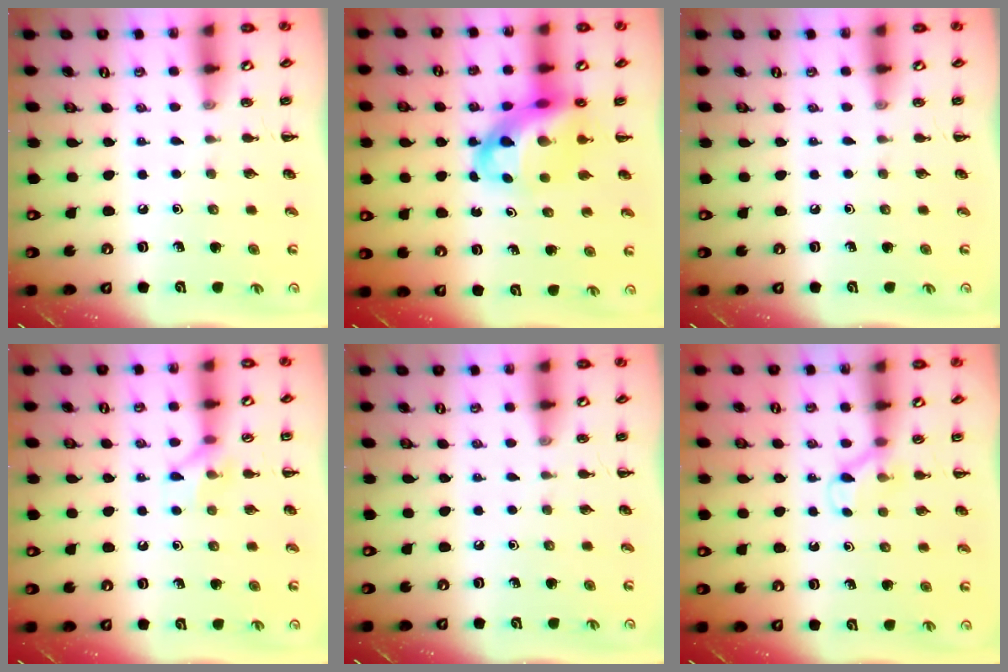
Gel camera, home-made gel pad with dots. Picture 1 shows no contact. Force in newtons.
{"total": 11.9, "press": 11.5, "slide": 3.1}
{"total": 0.0}
{"total": 6.9, "press": 6.9, "slide": 0.4}
{"total": 0.0}
{"total": 5.4, "press": 5.2, "slide": 1.5}